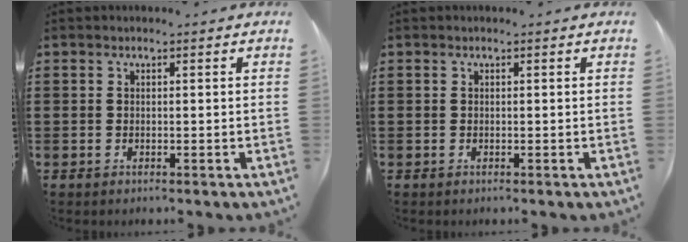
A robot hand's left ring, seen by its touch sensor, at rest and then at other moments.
{"total": 0.0}